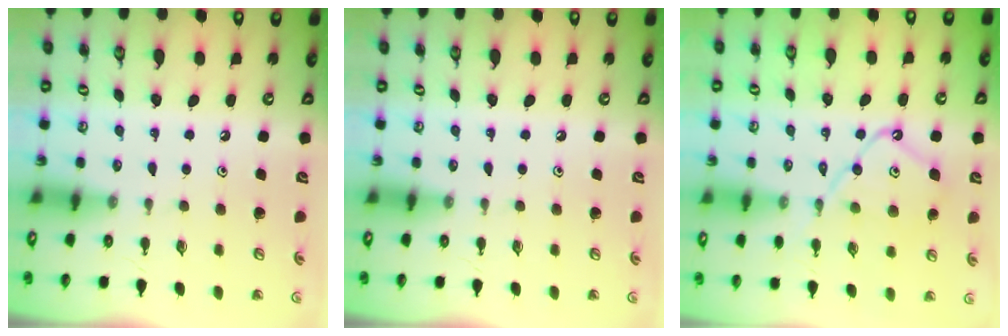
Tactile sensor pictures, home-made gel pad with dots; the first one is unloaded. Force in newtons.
{"total": 0.0}
{"total": 12.9, "press": 12.8, "slide": 1.1}